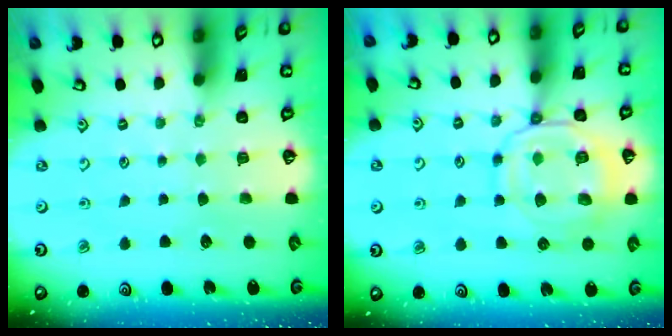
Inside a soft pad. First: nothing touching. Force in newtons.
{"total": 12.2, "press": 12.1, "slide": 1.3}